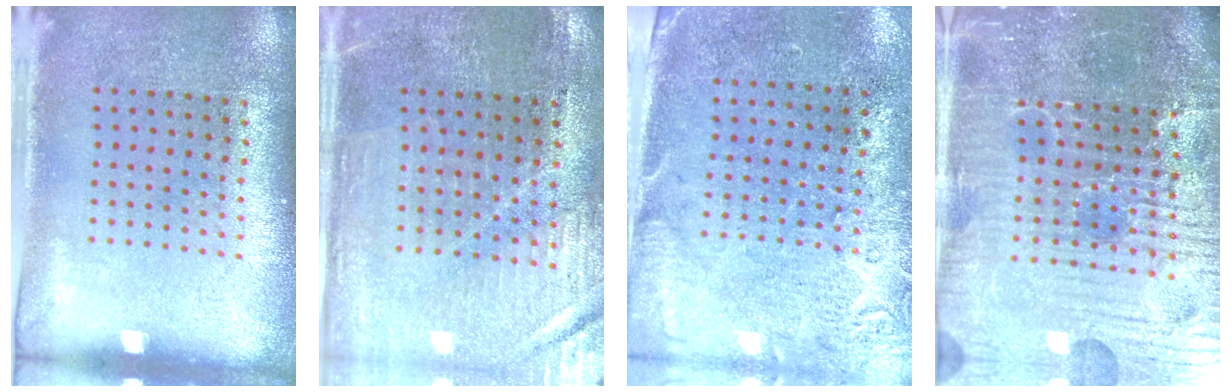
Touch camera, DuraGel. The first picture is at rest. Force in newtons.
{"total": 0.9, "press": 0.8, "slide": 0.3}
{"total": 2.7, "press": 2.3, "slide": 1.4}
{"total": 6.4, "press": 5.8, "slide": 2.7}